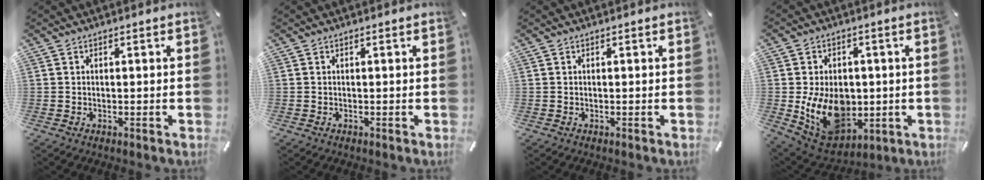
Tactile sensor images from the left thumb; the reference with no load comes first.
{"total": 0.0}
{"total": 0.0}
{"total": 14.8, "force": [-1.8, 11.1, 9.6], "torque": [-0.191, 0.001, -0.025]}